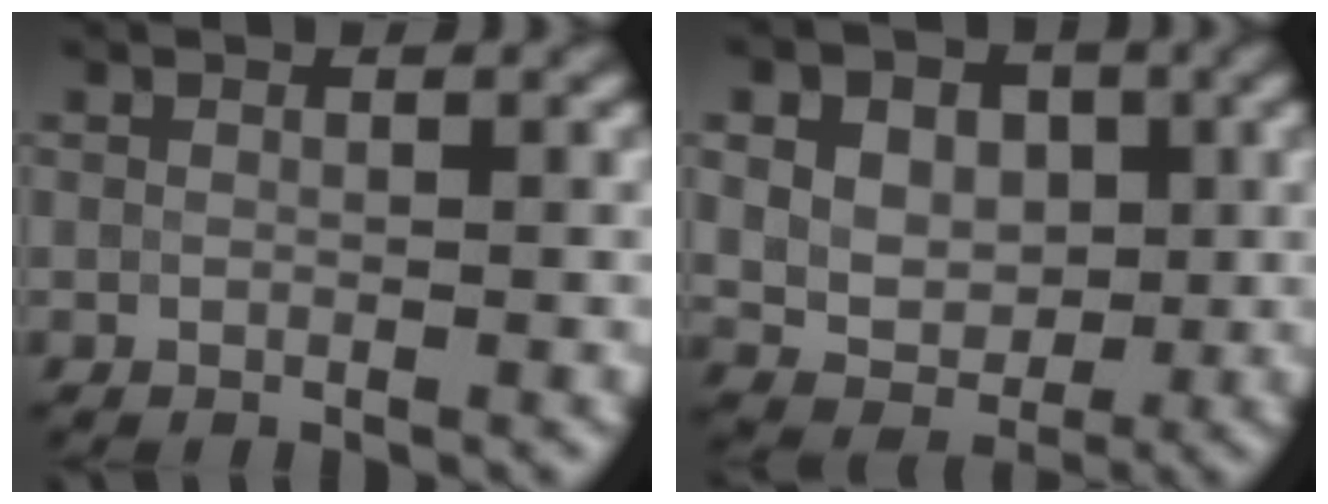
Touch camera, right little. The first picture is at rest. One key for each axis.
{"total": 11.4, "fx": 3.9, "fy": 8.7, "fz": 6.2, "tx": -0.098, "ty": 0.035, "tz": 0.056}